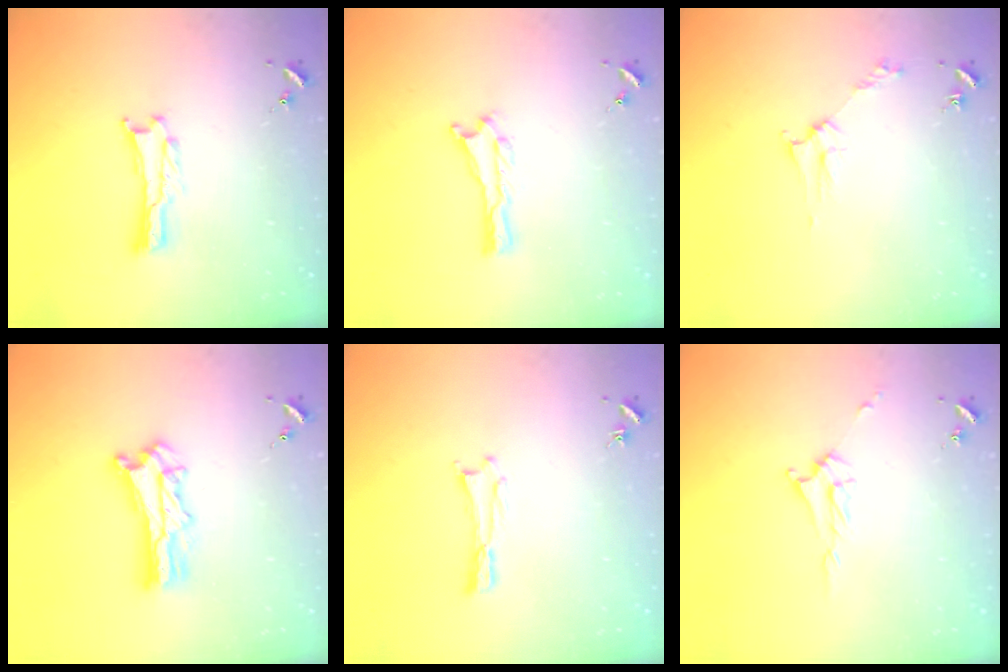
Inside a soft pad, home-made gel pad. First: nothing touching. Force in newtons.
{"total": 0.0}
{"total": 2.8, "press": 2.8, "slide": 0.3}
{"total": 7.2, "press": 7.1, "slide": 0.6}
{"total": 0.0}
{"total": 4.0, "press": 4.0, "slide": 0.5}